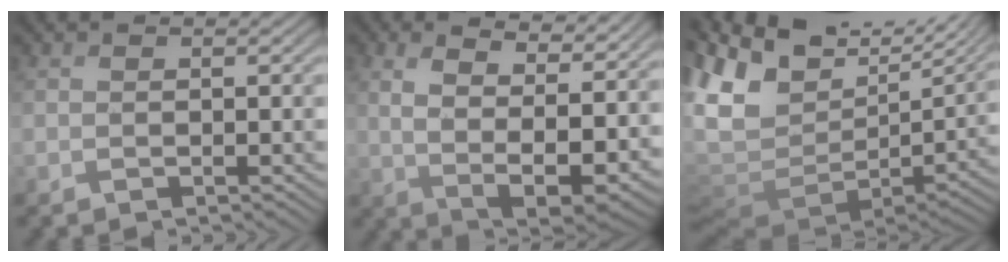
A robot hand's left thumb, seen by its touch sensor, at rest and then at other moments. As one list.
[{"total": 13.7, "force": [5.1, 7.0, 10.6], "torque": [-0.185, -0.003, 0.086]}, {"total": 14.1, "force": [3.0, 8.3, 11.1], "torque": [-0.232, -0.011, 0.094]}]